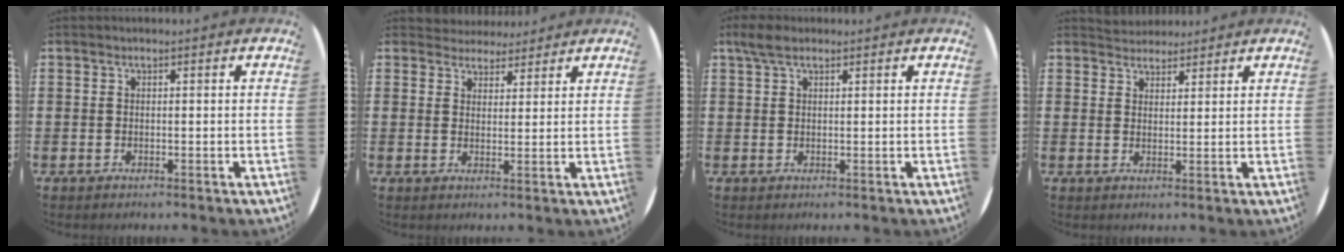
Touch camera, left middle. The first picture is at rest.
{"total": 3.4, "force": [3.2, 1.3, 0.1], "torque": [-0.002, -0.007, 0.056]}
{"total": 2.4, "force": [1.7, 1.1, 1.4], "torque": [-0.022, 0.004, 0.028]}
{"total": 2.8, "force": [2.7, 0.7, -0.3], "torque": [0.000, -0.003, 0.053]}